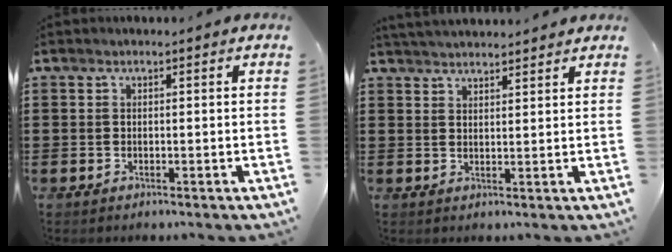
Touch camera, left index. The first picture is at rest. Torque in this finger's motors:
{"motor_torque": [2.14, 0.00, 0.23, 0.06]}